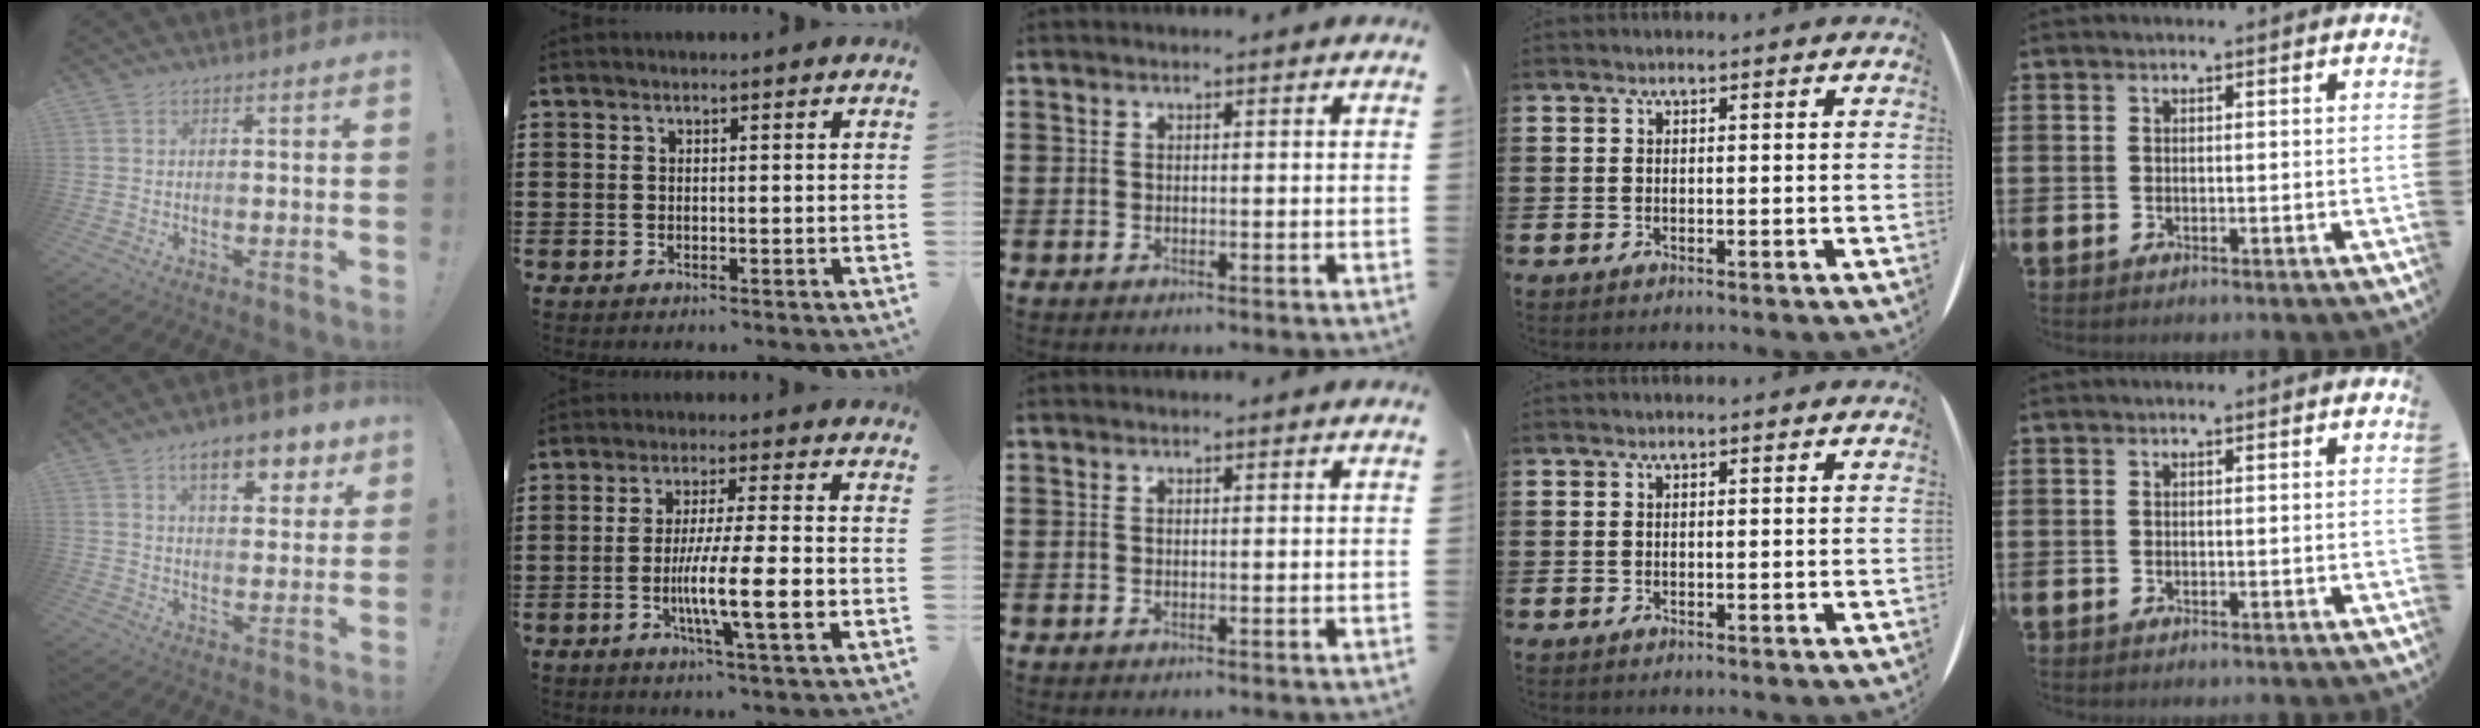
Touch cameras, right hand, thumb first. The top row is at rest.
{"thumb": {"total": 11.3, "force": [6.4, 4.5, 8.2], "torque": [-0.113, -0.028, 0.109]}, "index": {"total": 11.3, "force": [-2.9, 1.5, 10.8], "torque": [-0.204, -0.014, -0.052]}}